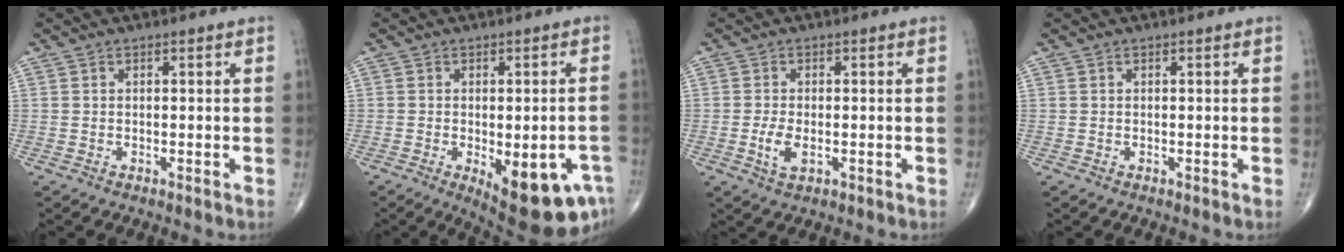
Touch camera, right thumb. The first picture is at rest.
{"total": 14.9, "force": [-6.2, 5.6, 12.4], "torque": [-0.112, 0.008, -0.065]}
{"total": 3.5, "force": [-0.9, 1.6, 3.0], "torque": [-0.063, -0.007, -0.017]}
{"total": 0.0}